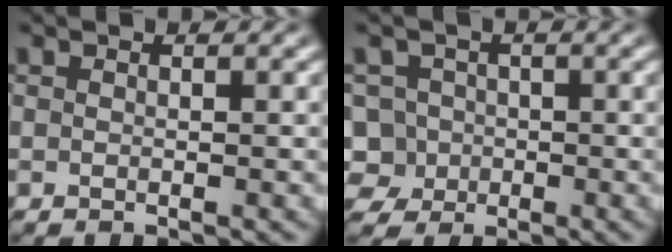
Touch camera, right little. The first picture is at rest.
{"total": 9.1, "force": [-2.4, 8.3, 2.6], "torque": [-0.081, -0.054, -0.031]}